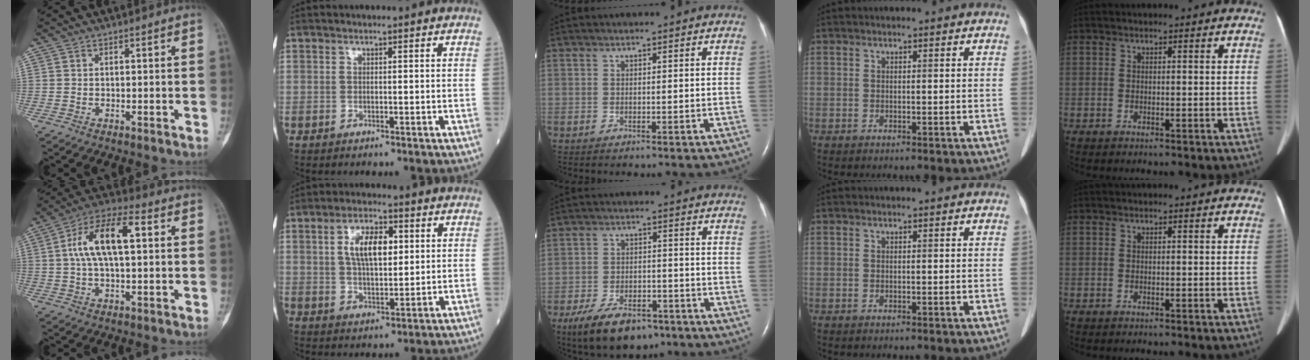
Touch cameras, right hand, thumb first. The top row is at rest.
{"thumb": {"total": 13.0, "force": [2.2, 5.7, 11.5], "torque": [-0.215, 0.031, 0.035]}, "index": {"total": 8.3, "force": [2.2, 3.4, 7.2], "torque": [-0.136, 0.012, 0.040]}, "middle": {"total": 10.3, "force": [-7.1, 4.7, 5.9], "torque": [-0.107, -0.008, -0.114]}}